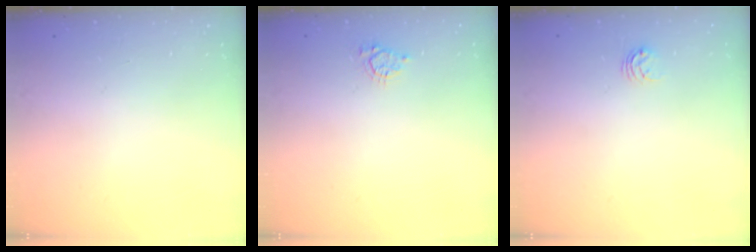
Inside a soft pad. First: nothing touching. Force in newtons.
{"total": 4.3, "press": 4.3, "slide": 0.6}
{"total": 3.6, "press": 3.5, "slide": 0.5}